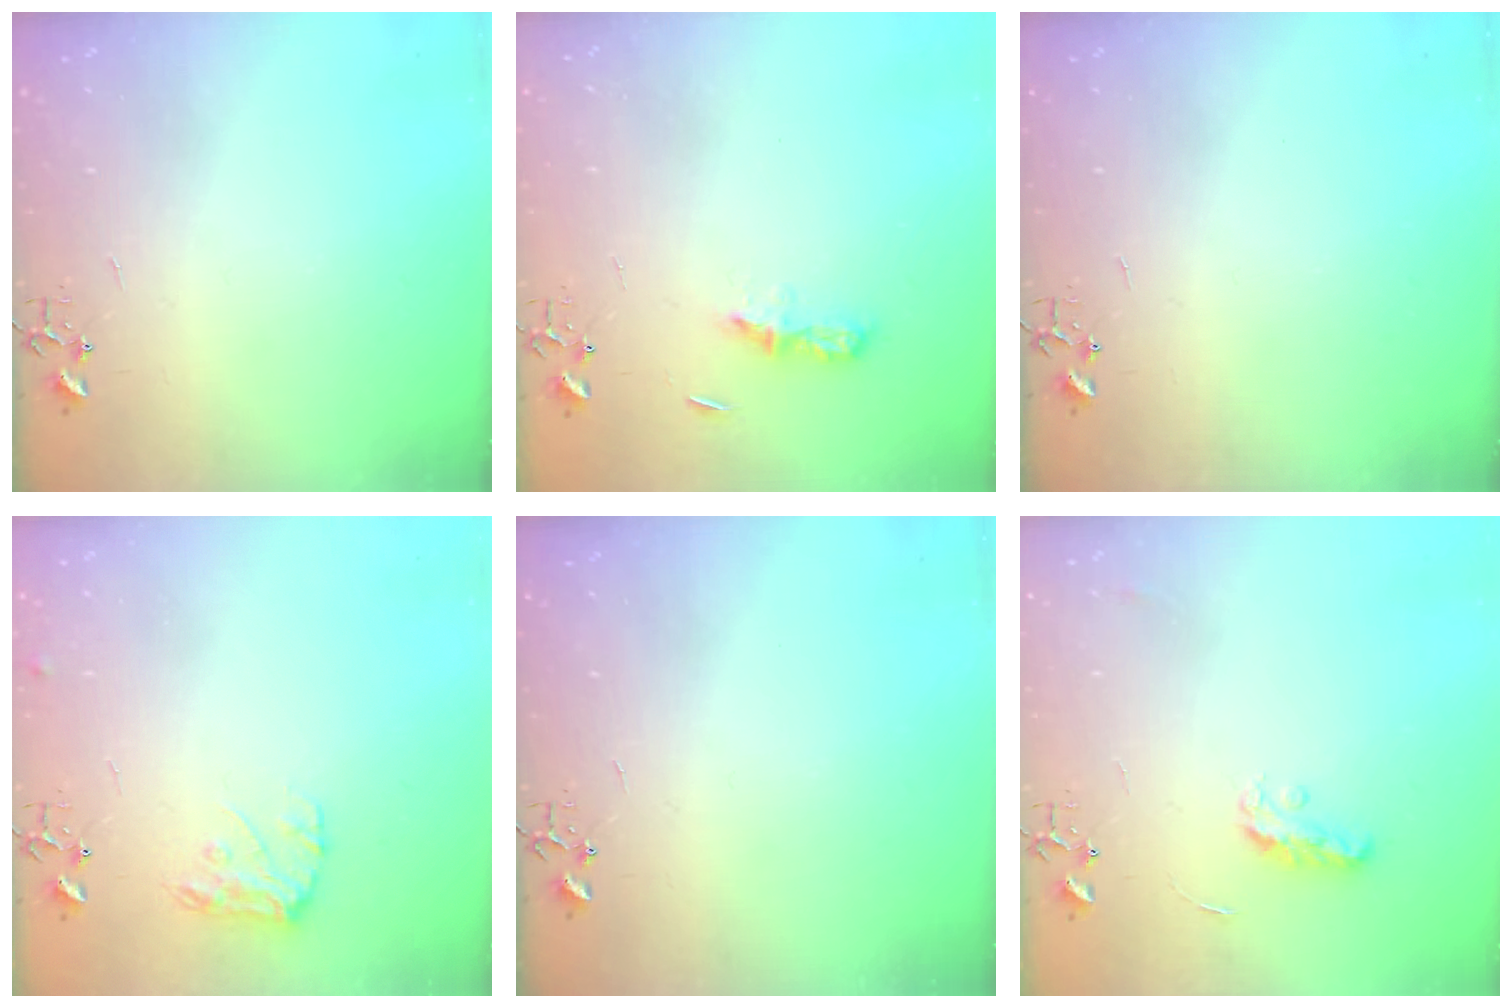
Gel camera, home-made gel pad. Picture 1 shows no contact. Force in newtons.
{"total": 5.6, "press": 5.6, "slide": 0.7}
{"total": 0.0}
{"total": 8.9, "press": 8.9, "slide": 0.2}
{"total": 0.0}
{"total": 6.9, "press": 6.8, "slide": 0.6}